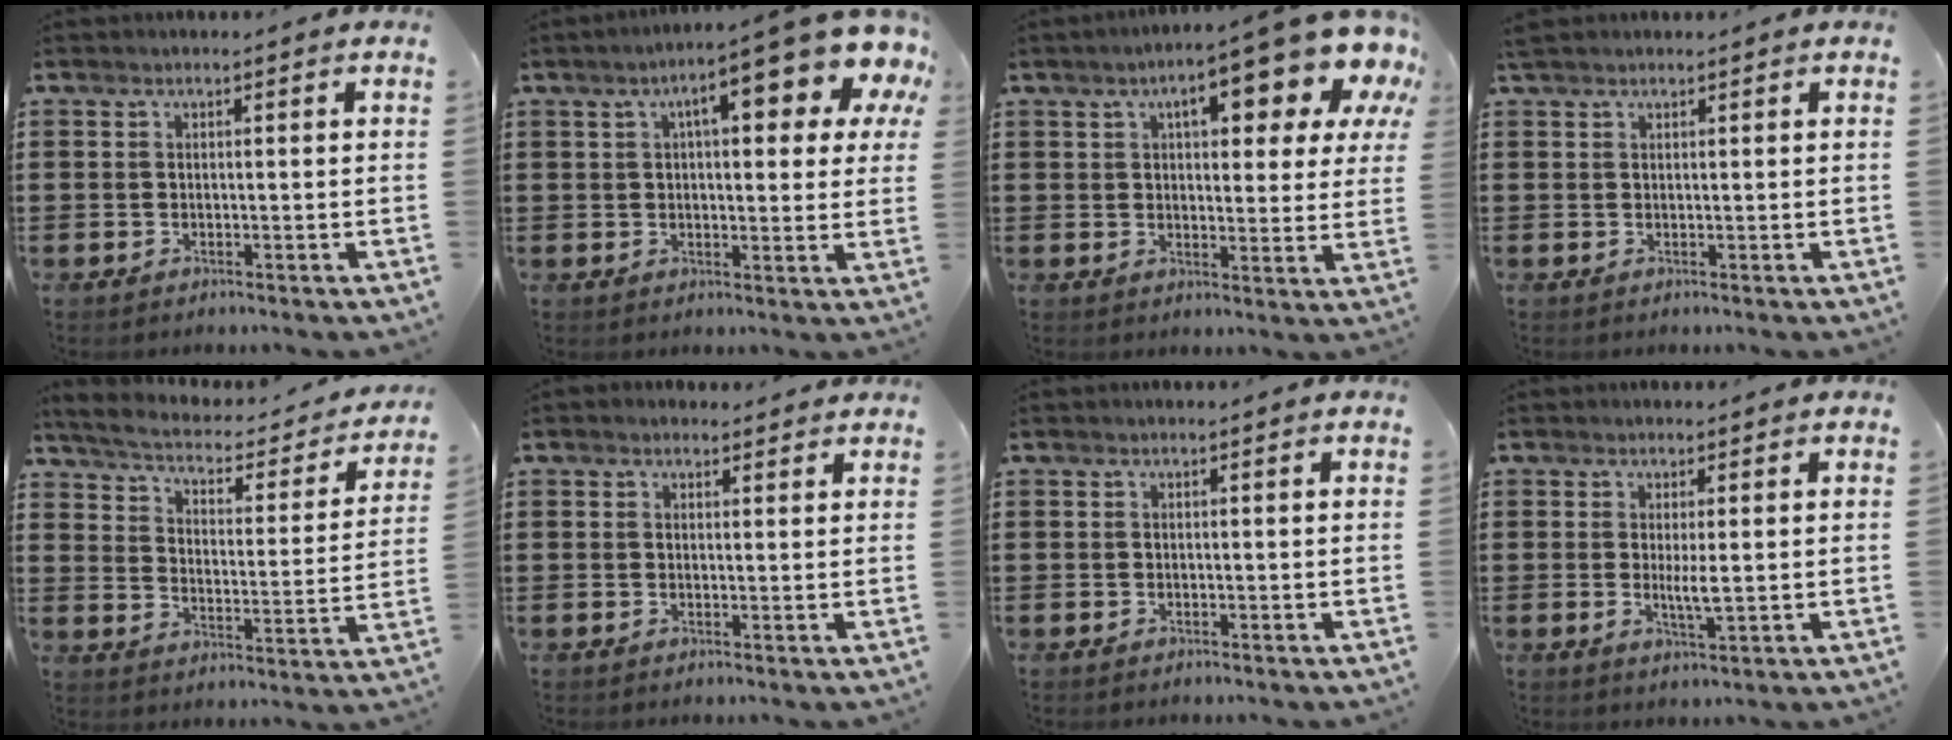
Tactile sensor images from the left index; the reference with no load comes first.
{"total": 11.7, "force": [6.4, 3.4, 9.2], "torque": [-0.133, -0.026, 0.097]}
{"total": 12.5, "force": [7.8, 4.1, 9.0], "torque": [-0.128, -0.042, 0.120]}
{"total": 1.0, "force": [0.9, 0.3, 0.4], "torque": [-0.009, 0.002, 0.017]}
{"total": 3.3, "force": [2.6, 0.9, 1.9], "torque": [-0.053, -0.021, 0.036]}
{"total": 1.5, "force": [1.4, 0.6, 0.2], "torque": [-0.006, 0.006, 0.027]}
{"total": 0.0}
{"total": 3.2, "force": [0.3, 0.4, 3.2], "torque": [-0.059, -0.006, 0.004]}